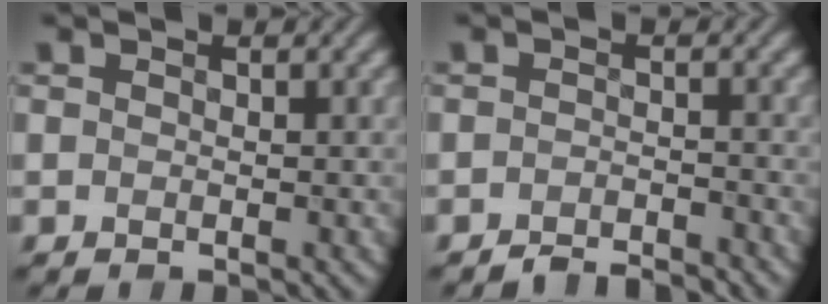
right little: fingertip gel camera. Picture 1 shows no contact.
{"total": 2.3, "force": [-2.3, 0.1, 0.5], "torque": [0.002, -0.002, -0.039]}